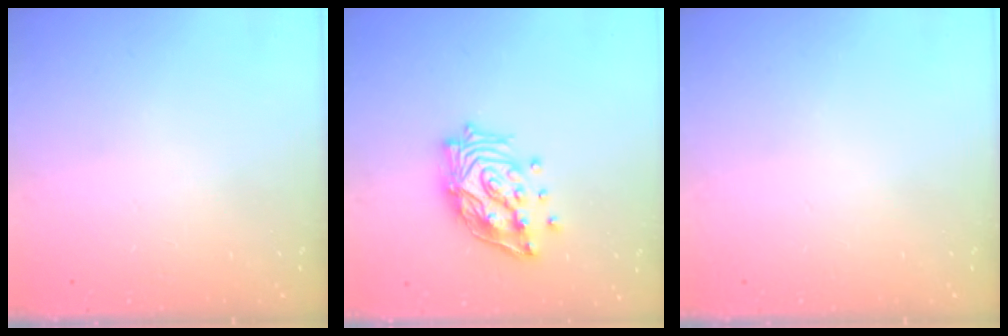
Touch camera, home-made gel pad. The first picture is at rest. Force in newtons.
{"total": 15.2, "press": 15.1, "slide": 1.7}
{"total": 0.0}